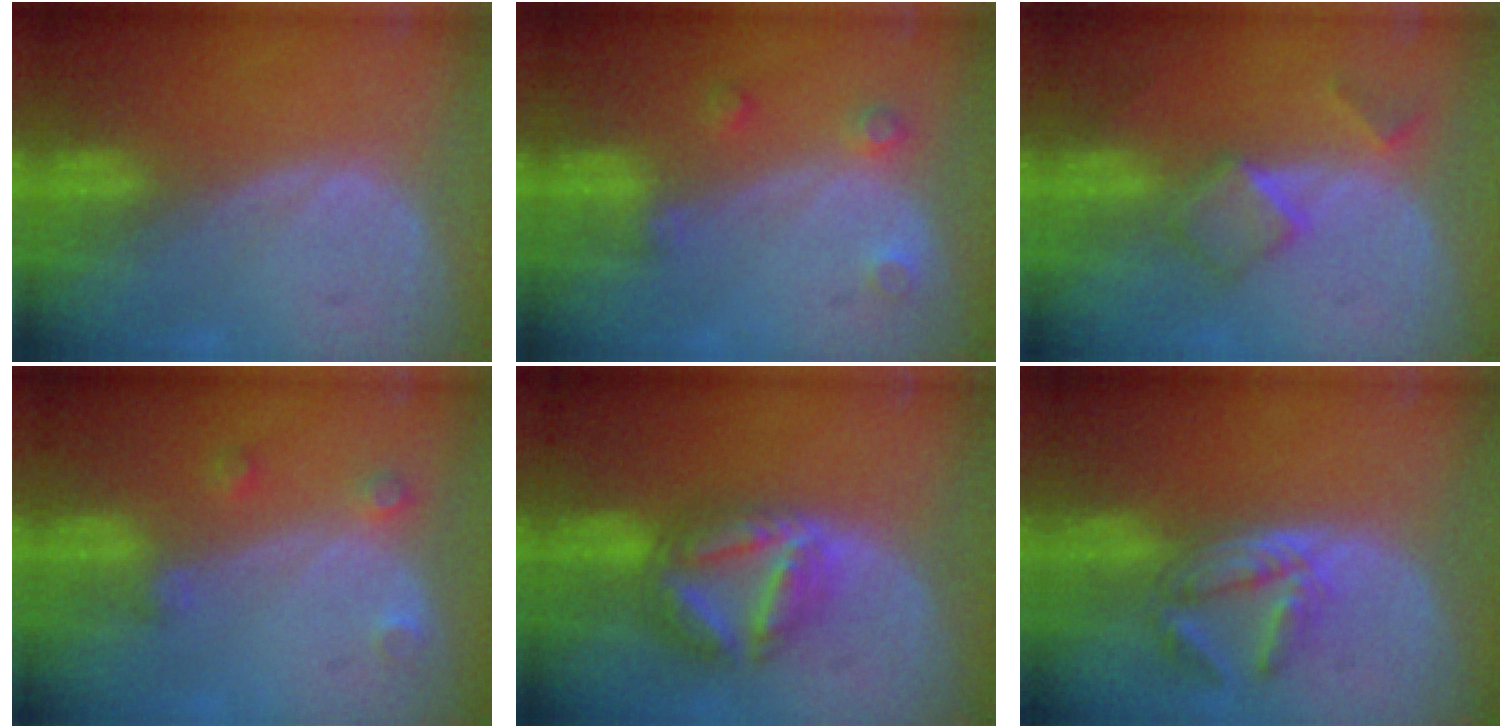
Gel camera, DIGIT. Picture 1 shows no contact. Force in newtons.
{"total": 3.2, "press": 3.0, "slide": 1.2}
{"total": 5.4, "press": 4.7, "slide": 2.5}
{"total": 2.6, "press": 2.6, "slide": 0.4}
{"total": 7.6, "press": 7.6, "slide": 0.8}
{"total": 5.8, "press": 5.2, "slide": 2.6}